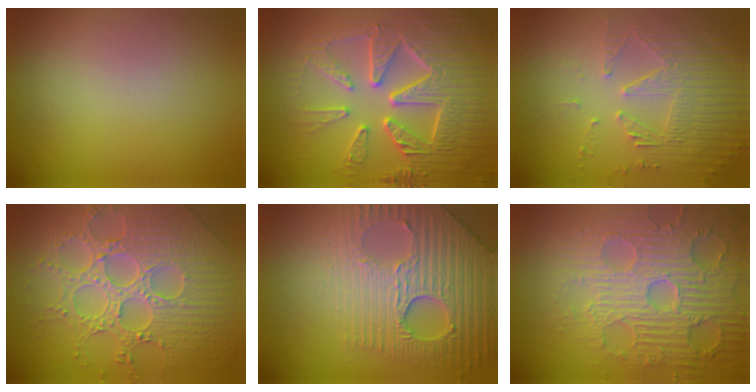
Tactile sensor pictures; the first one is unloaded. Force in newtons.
{"total": 9.2, "press": 6.6, "slide": 6.4}
{"total": 5.7, "press": 3.7, "slide": 4.3}
{"total": 8.5, "press": 6.2, "slide": 5.8}
{"total": 7.6, "press": 5.9, "slide": 4.8}
{"total": 7.5, "press": 6.1, "slide": 4.3}